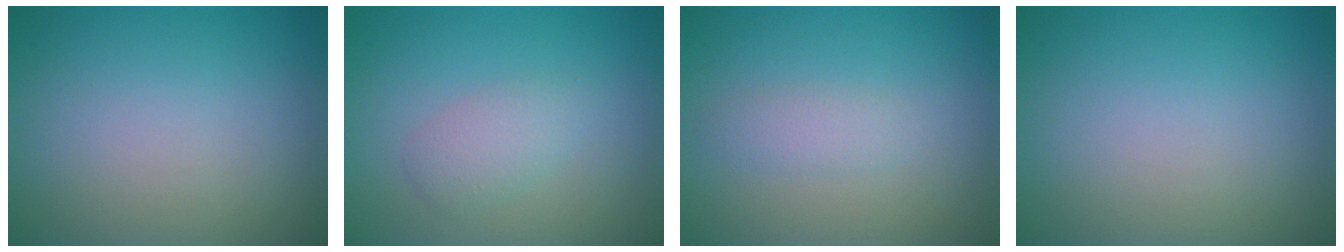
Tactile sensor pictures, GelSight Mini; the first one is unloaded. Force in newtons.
{"total": 2.0, "press": 2.0, "slide": 0.0}
{"total": 1.4, "press": 1.4, "slide": 0.0}
{"total": 0.0}